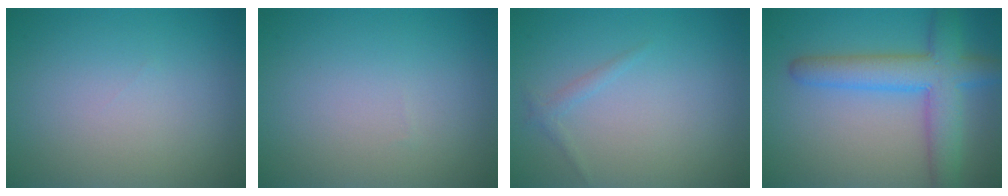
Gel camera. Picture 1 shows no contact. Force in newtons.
{"total": 0.0}
{"total": 0.9, "press": 0.9, "slide": 0.1}
{"total": 6.3, "press": 6.3, "slide": 0.3}